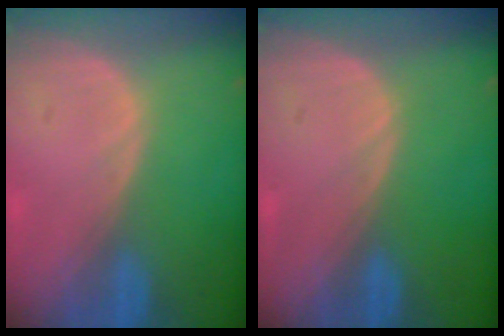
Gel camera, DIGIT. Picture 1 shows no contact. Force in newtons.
{"total": 0.0}